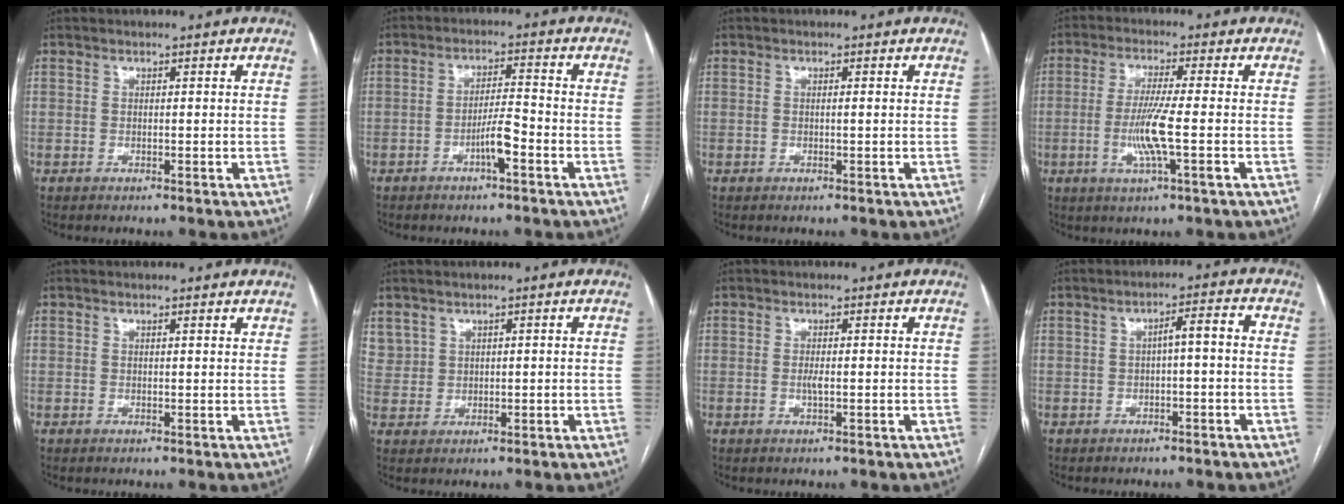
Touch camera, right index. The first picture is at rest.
{"total": 4.5, "force": [-2.2, 0.3, 3.9], "torque": [-0.071, 0.003, -0.041]}
{"total": 0.6, "force": [0.0, 0.0, 0.6], "torque": [-0.011, 0.000, -0.002]}
{"total": 7.4, "force": [-1.6, -0.3, 7.2], "torque": [-0.145, -0.009, -0.031]}
{"total": 1.4, "force": [1.3, 0.3, 0.4], "torque": [-0.013, 0.001, 0.010]}
{"total": 3.0, "force": [1.8, 2.4, 0.5], "torque": [-0.008, 0.010, 0.044]}
{"total": 1.3, "force": [-0.2, 0.1, 1.2], "torque": [-0.027, -0.002, -0.003]}
{"total": 3.4, "force": [-0.3, 0.7, 3.3], "torque": [-0.052, 0.018, -0.003]}